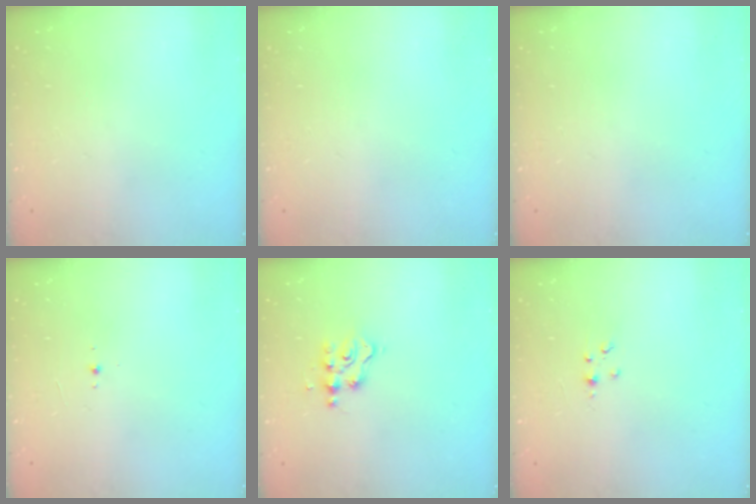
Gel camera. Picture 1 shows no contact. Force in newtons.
{"total": 0.0}
{"total": 0.0}
{"total": 2.7, "press": 2.5, "slide": 0.8}
{"total": 3.5, "press": 3.5, "slide": 0.1}
{"total": 1.8, "press": 1.7, "slide": 0.3}